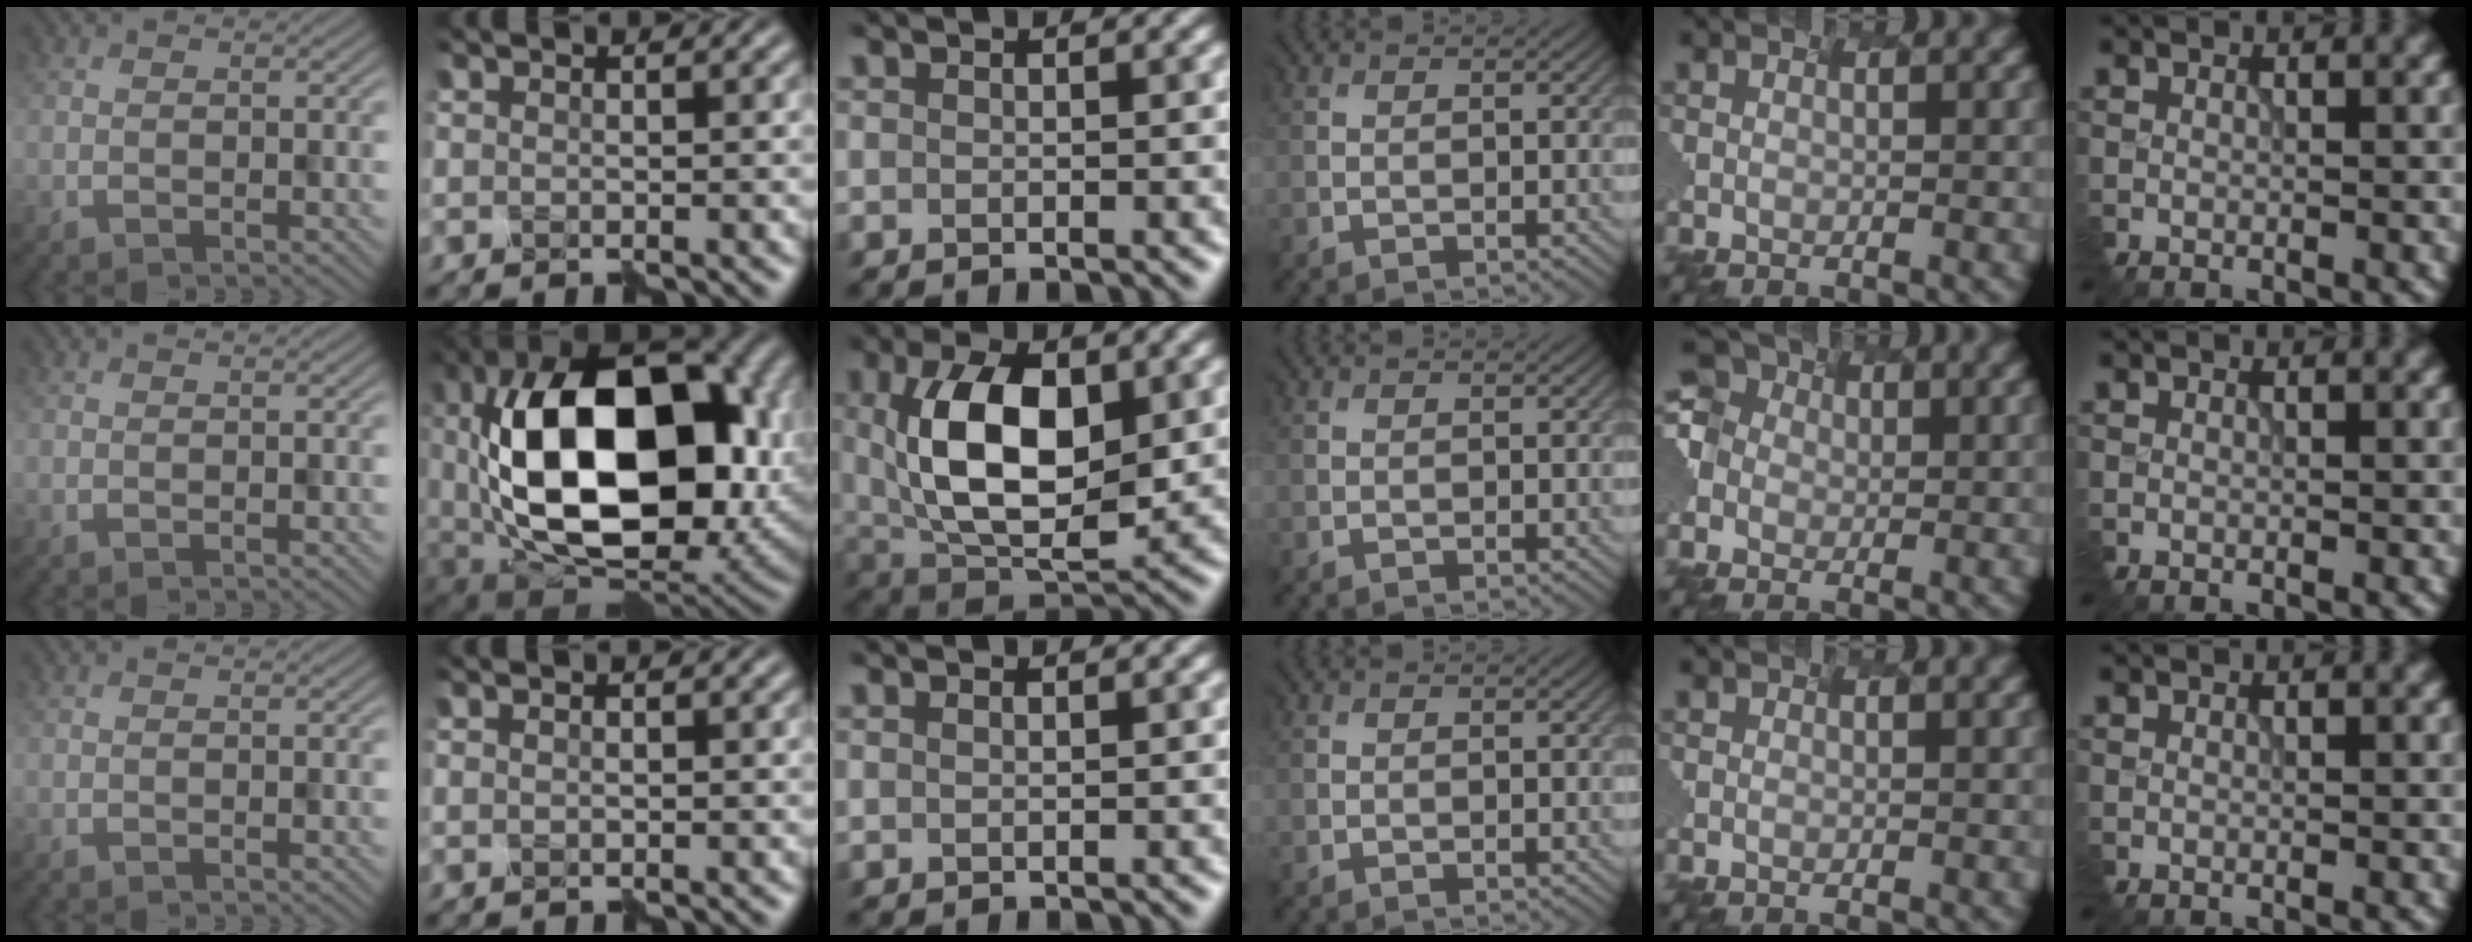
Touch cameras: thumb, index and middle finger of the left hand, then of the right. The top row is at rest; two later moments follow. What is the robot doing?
{"motion": "assemble", "object": "hinged jar"}